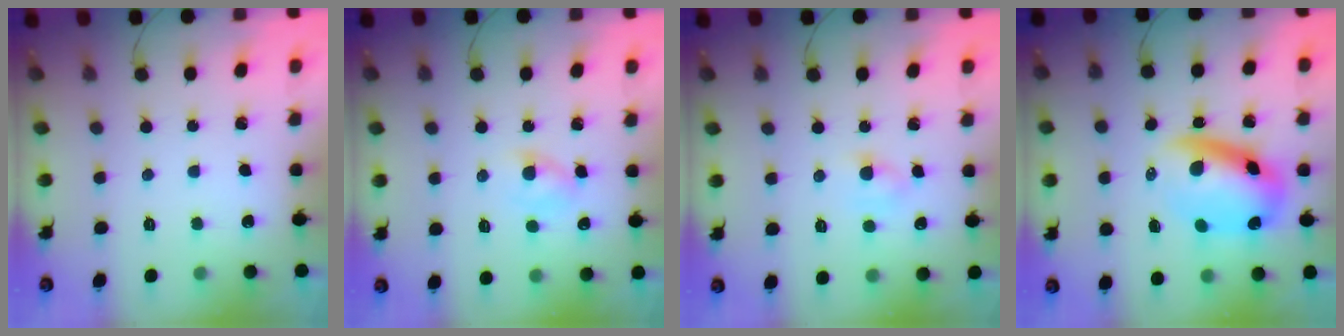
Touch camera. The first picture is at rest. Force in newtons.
{"total": 2.2, "press": 2.0, "slide": 1.1}
{"total": 3.0, "press": 2.9, "slide": 0.8}
{"total": 10.8, "press": 10.4, "slide": 2.7}